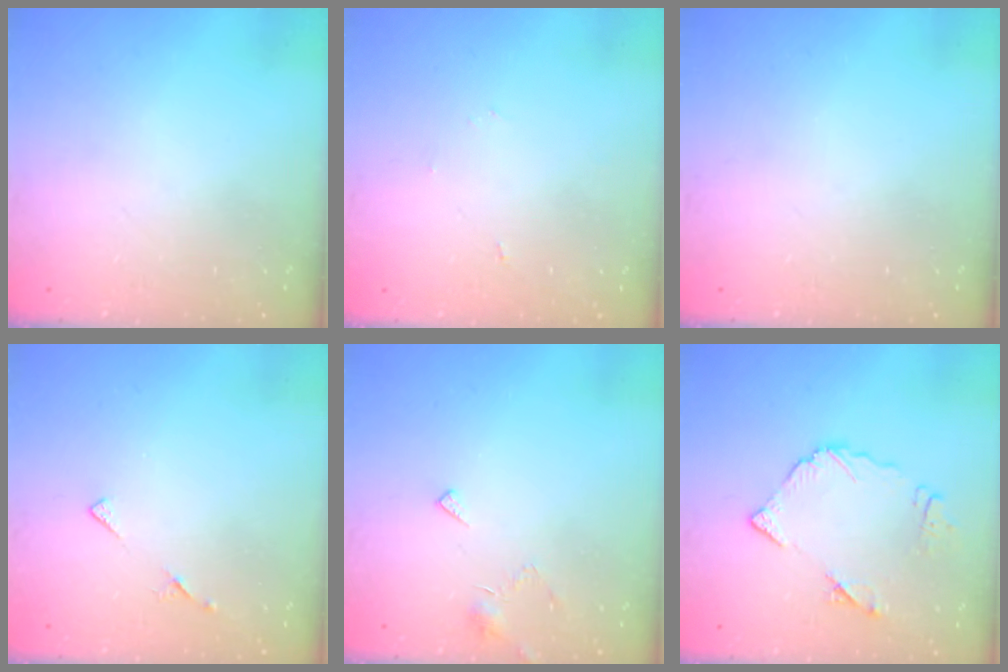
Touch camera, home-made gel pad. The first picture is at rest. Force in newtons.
{"total": 2.4, "press": 2.4, "slide": 0.2}
{"total": 0.0}
{"total": 6.6, "press": 6.6, "slide": 0.8}
{"total": 5.6, "press": 5.6, "slide": 0.3}
{"total": 9.4, "press": 9.4, "slide": 0.8}